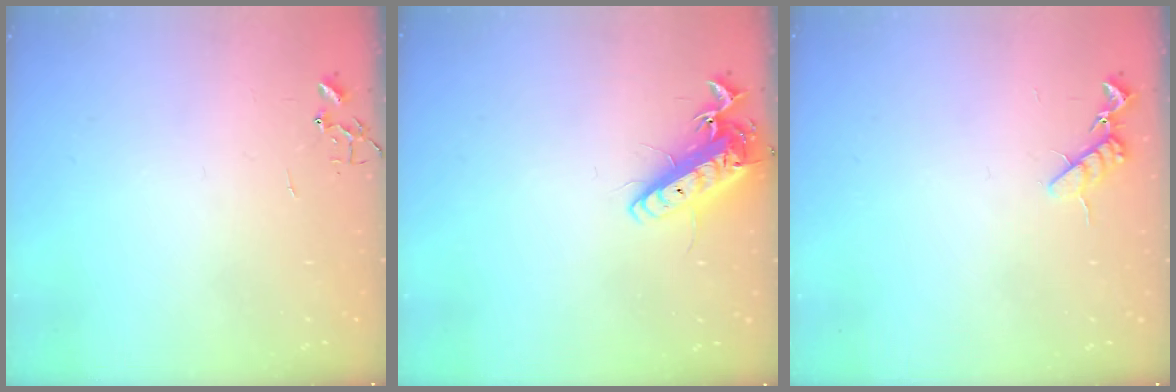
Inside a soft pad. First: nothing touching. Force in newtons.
{"total": 14.0, "press": 13.7, "slide": 2.6}
{"total": 9.1, "press": 9.1, "slide": 0.6}